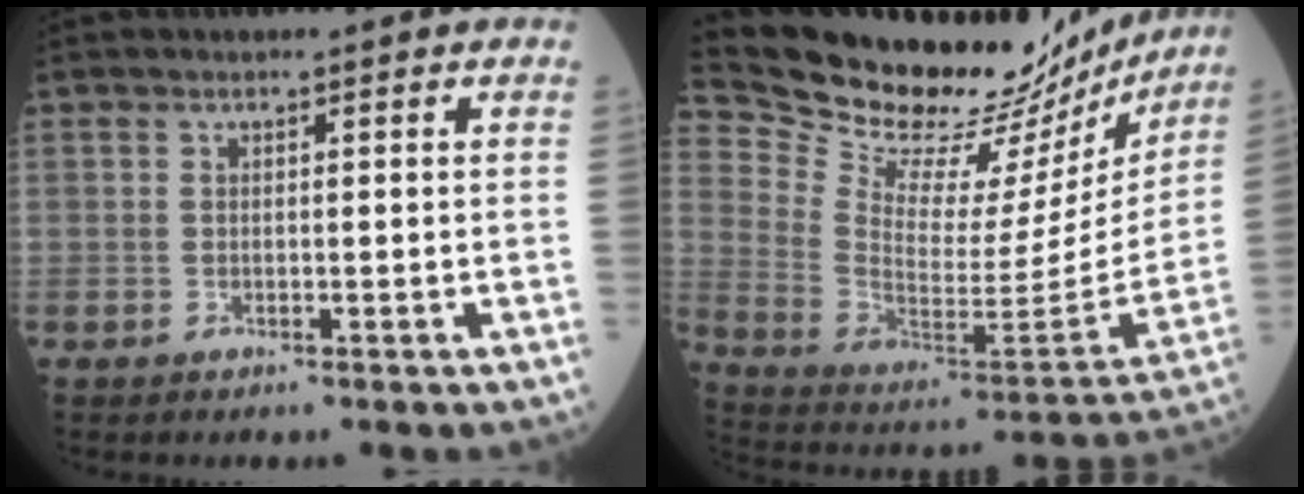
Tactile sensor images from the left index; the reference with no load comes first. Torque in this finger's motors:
{"motor_torque": [0.90, -1.24, 0.25, 0.01]}